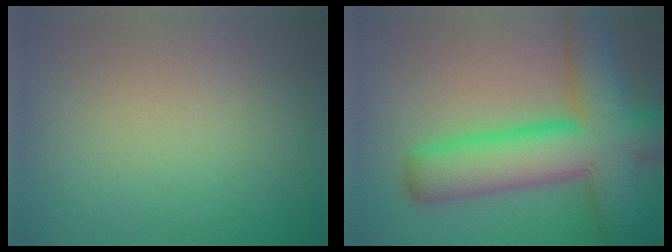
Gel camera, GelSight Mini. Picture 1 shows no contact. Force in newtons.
{"total": 11.9, "press": 11.9, "slide": 0.5}